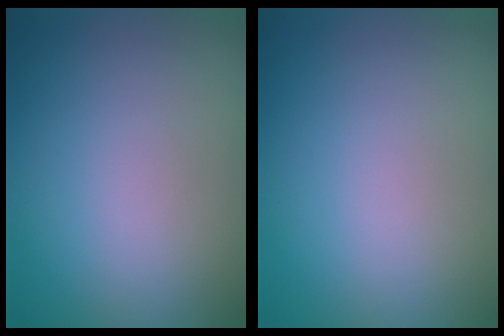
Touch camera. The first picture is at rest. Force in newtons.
{"total": 0.0}